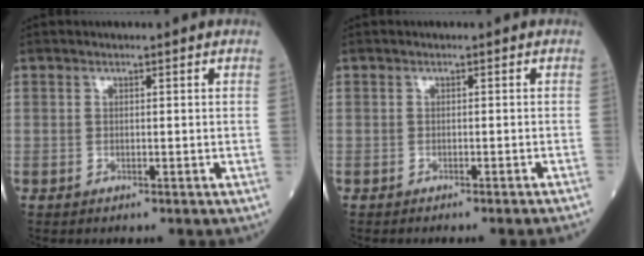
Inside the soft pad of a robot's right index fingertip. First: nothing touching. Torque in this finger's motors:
{"motor_torque": [0.00, -0.17, 0.11, 0.04]}